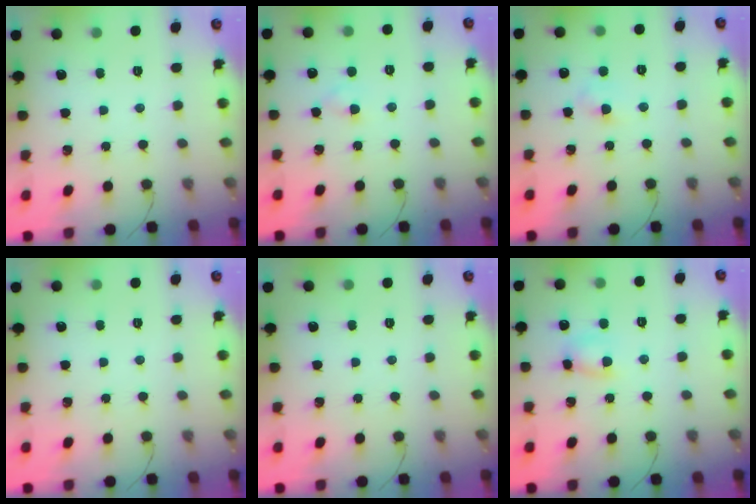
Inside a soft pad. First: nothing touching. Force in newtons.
{"total": 2.1, "press": 1.8, "slide": 1.1}
{"total": 3.7, "press": 3.5, "slide": 1.2}
{"total": 0.0}
{"total": 0.0}
{"total": 5.1, "press": 5.0, "slide": 0.7}